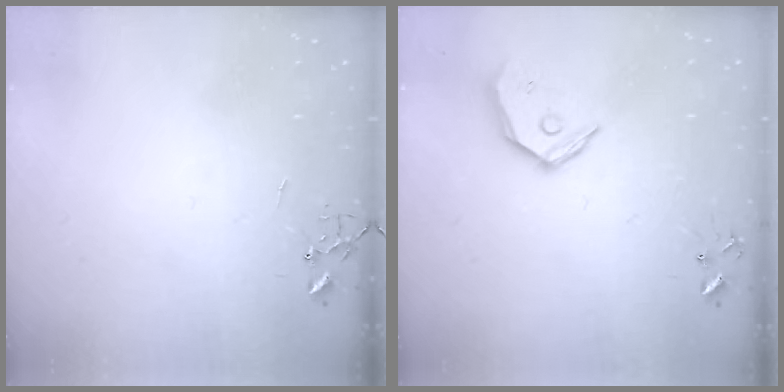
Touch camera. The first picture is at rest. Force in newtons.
{"total": 12.3, "press": 12.1, "slide": 1.9}